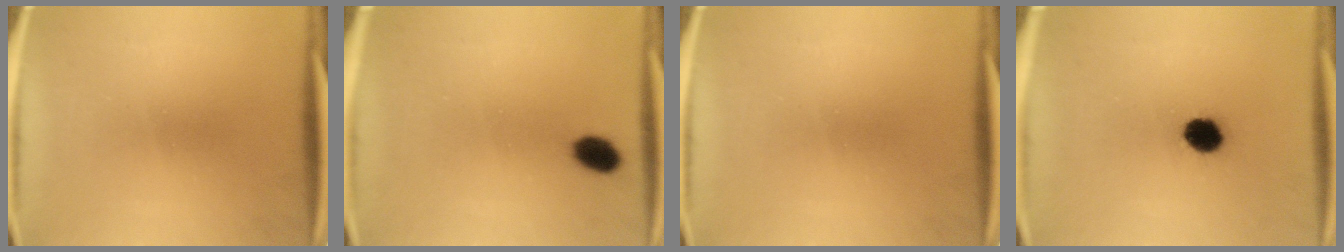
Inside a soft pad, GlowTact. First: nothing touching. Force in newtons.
{"total": 4.4}
{"total": 0.0}
{"total": 6.0}